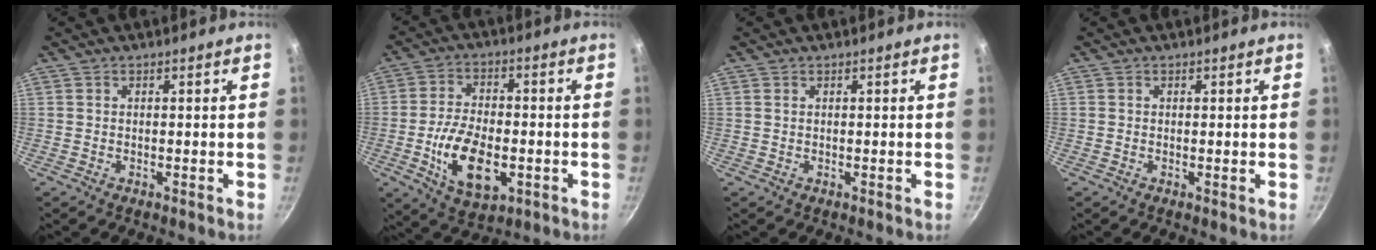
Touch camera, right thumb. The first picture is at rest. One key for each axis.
{"total": 13.5, "fx": -3.4, "fy": 7.4, "fz": 10.7, "tx": -0.182, "ty": 0.010, "tz": -0.054}
{"total": 0.0}
{"total": 0.0}